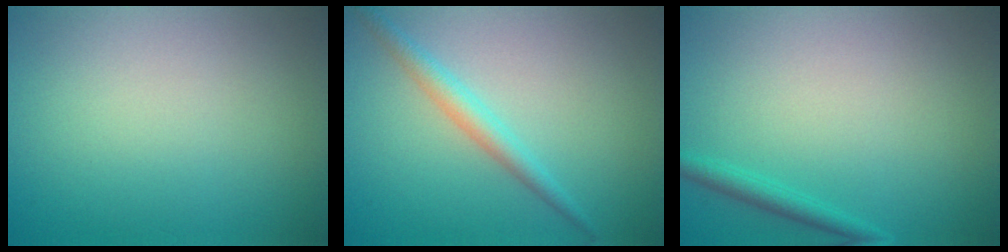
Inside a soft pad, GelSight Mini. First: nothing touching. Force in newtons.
{"total": 2.2, "press": 2.2, "slide": 0.1}
{"total": 1.5, "press": 1.5, "slide": 0.1}